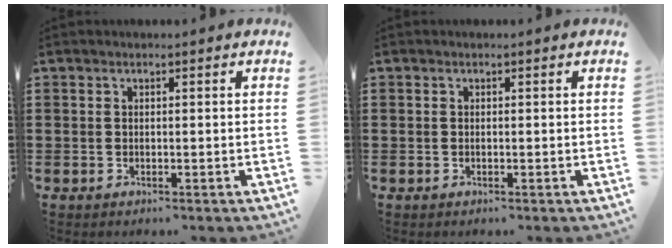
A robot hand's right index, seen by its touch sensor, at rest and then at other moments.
{"total": 0.0}